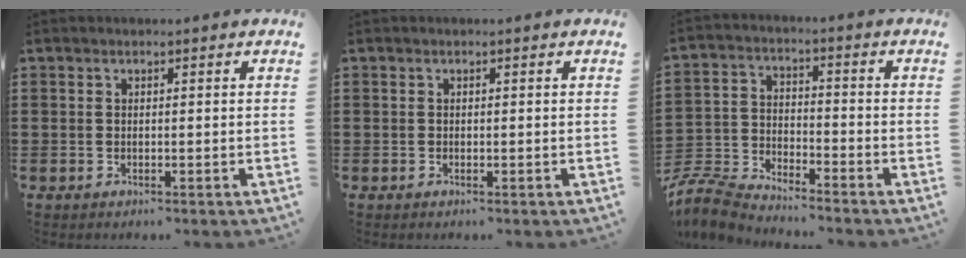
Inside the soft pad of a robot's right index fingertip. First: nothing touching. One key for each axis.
{"total": 0.0}
{"total": 6.5, "fx": -6.4, "fy": 0.7, "fz": 1.0, "tx": -0.048, "ty": -0.003, "tz": -0.135}